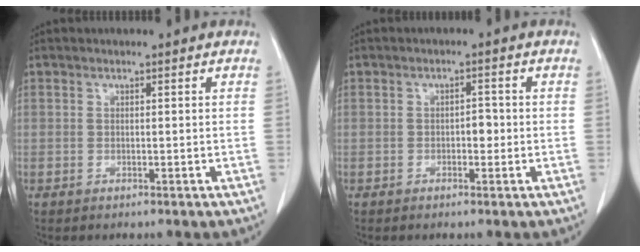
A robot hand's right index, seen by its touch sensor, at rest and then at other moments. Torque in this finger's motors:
{"motor_torque": [0.34, -0.33, 0.02, 0.02]}